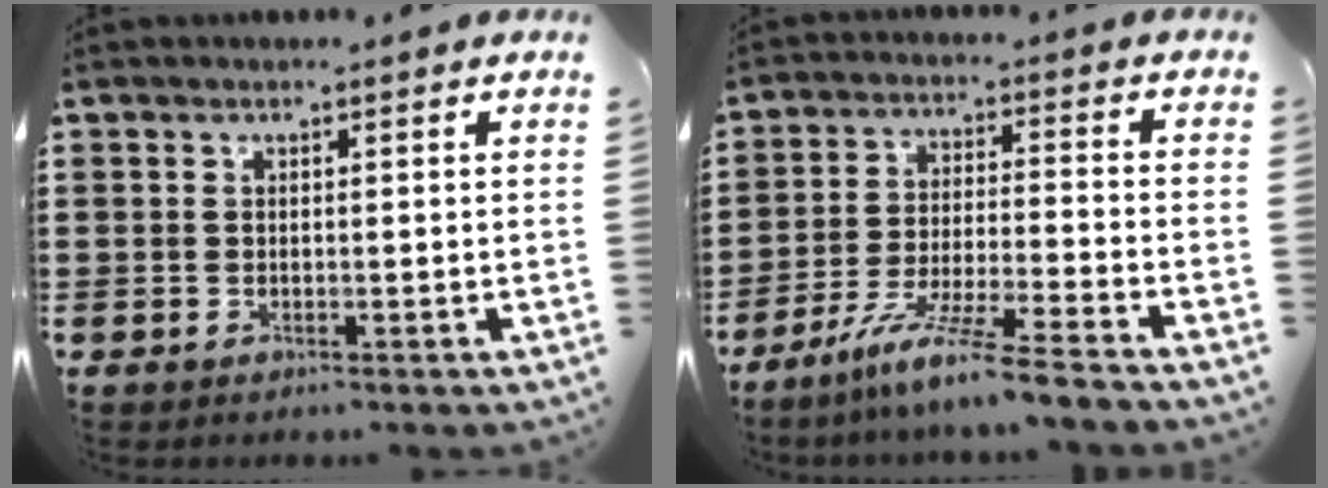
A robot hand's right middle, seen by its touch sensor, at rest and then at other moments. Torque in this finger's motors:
{"motor_torque": [1.34, -0.80, 0.57, 0.20]}